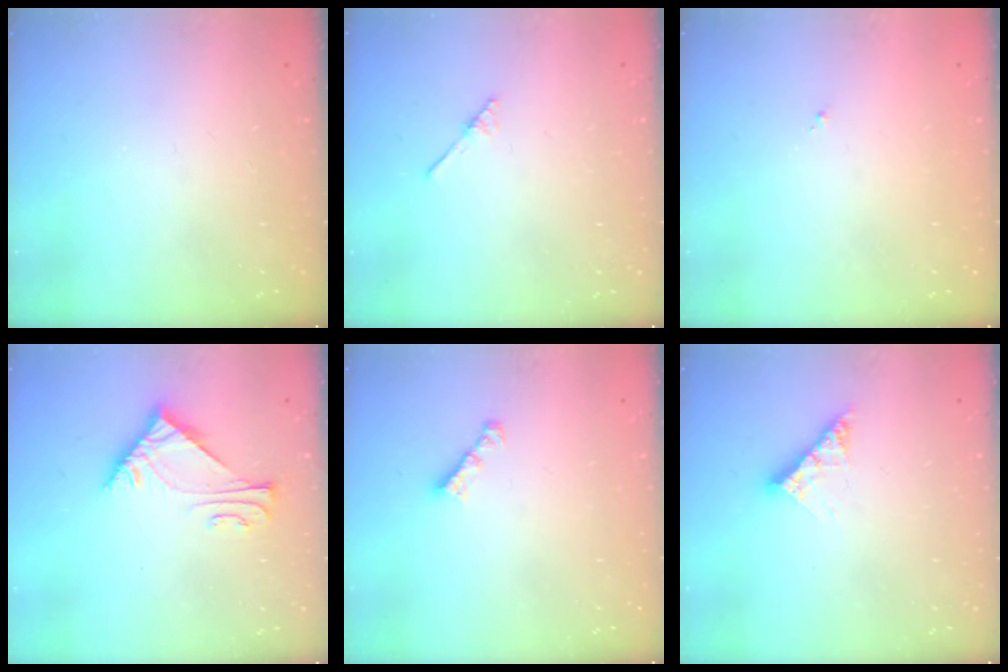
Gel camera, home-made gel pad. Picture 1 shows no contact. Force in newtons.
{"total": 1.9, "press": 1.8, "slide": 0.3}
{"total": 0.8, "press": 0.7, "slide": 0.3}
{"total": 6.0, "press": 5.9, "slide": 1.2}
{"total": 1.7, "press": 1.6, "slide": 0.5}
{"total": 7.6, "press": 7.6, "slide": 0.7}